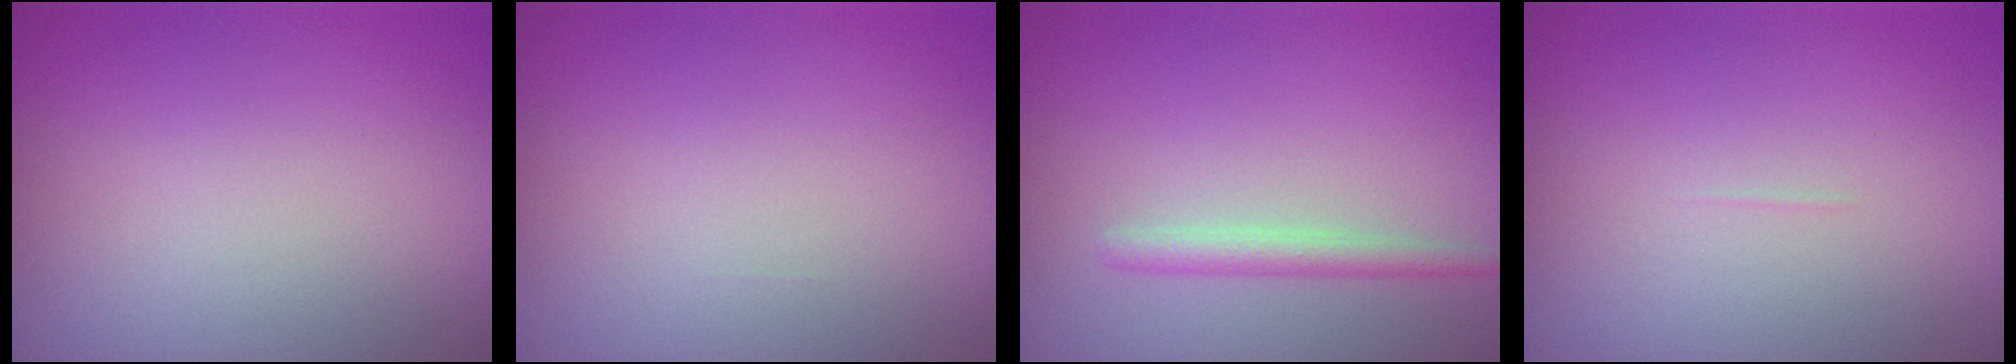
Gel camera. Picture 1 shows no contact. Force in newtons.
{"total": 0.0}
{"total": 1.8, "press": 1.8, "slide": 0.1}
{"total": 0.0}